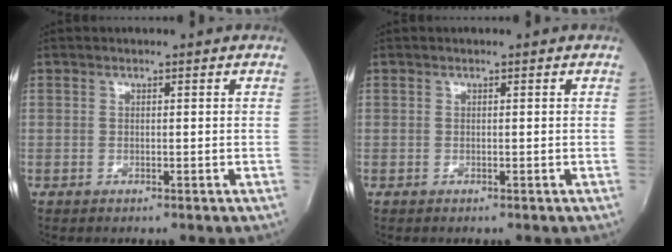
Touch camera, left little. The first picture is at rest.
{"total": 0.0}